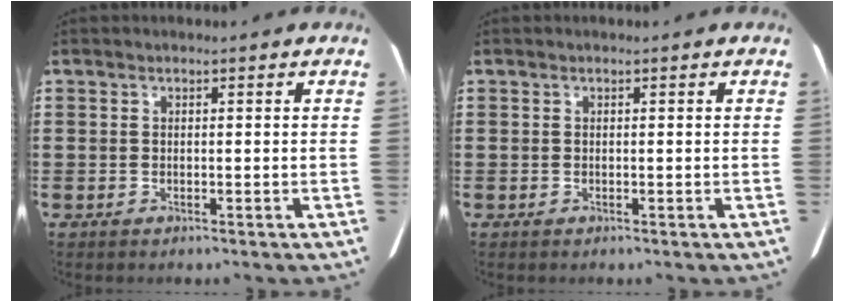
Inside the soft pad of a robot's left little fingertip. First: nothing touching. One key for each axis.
{"total": 0.0}